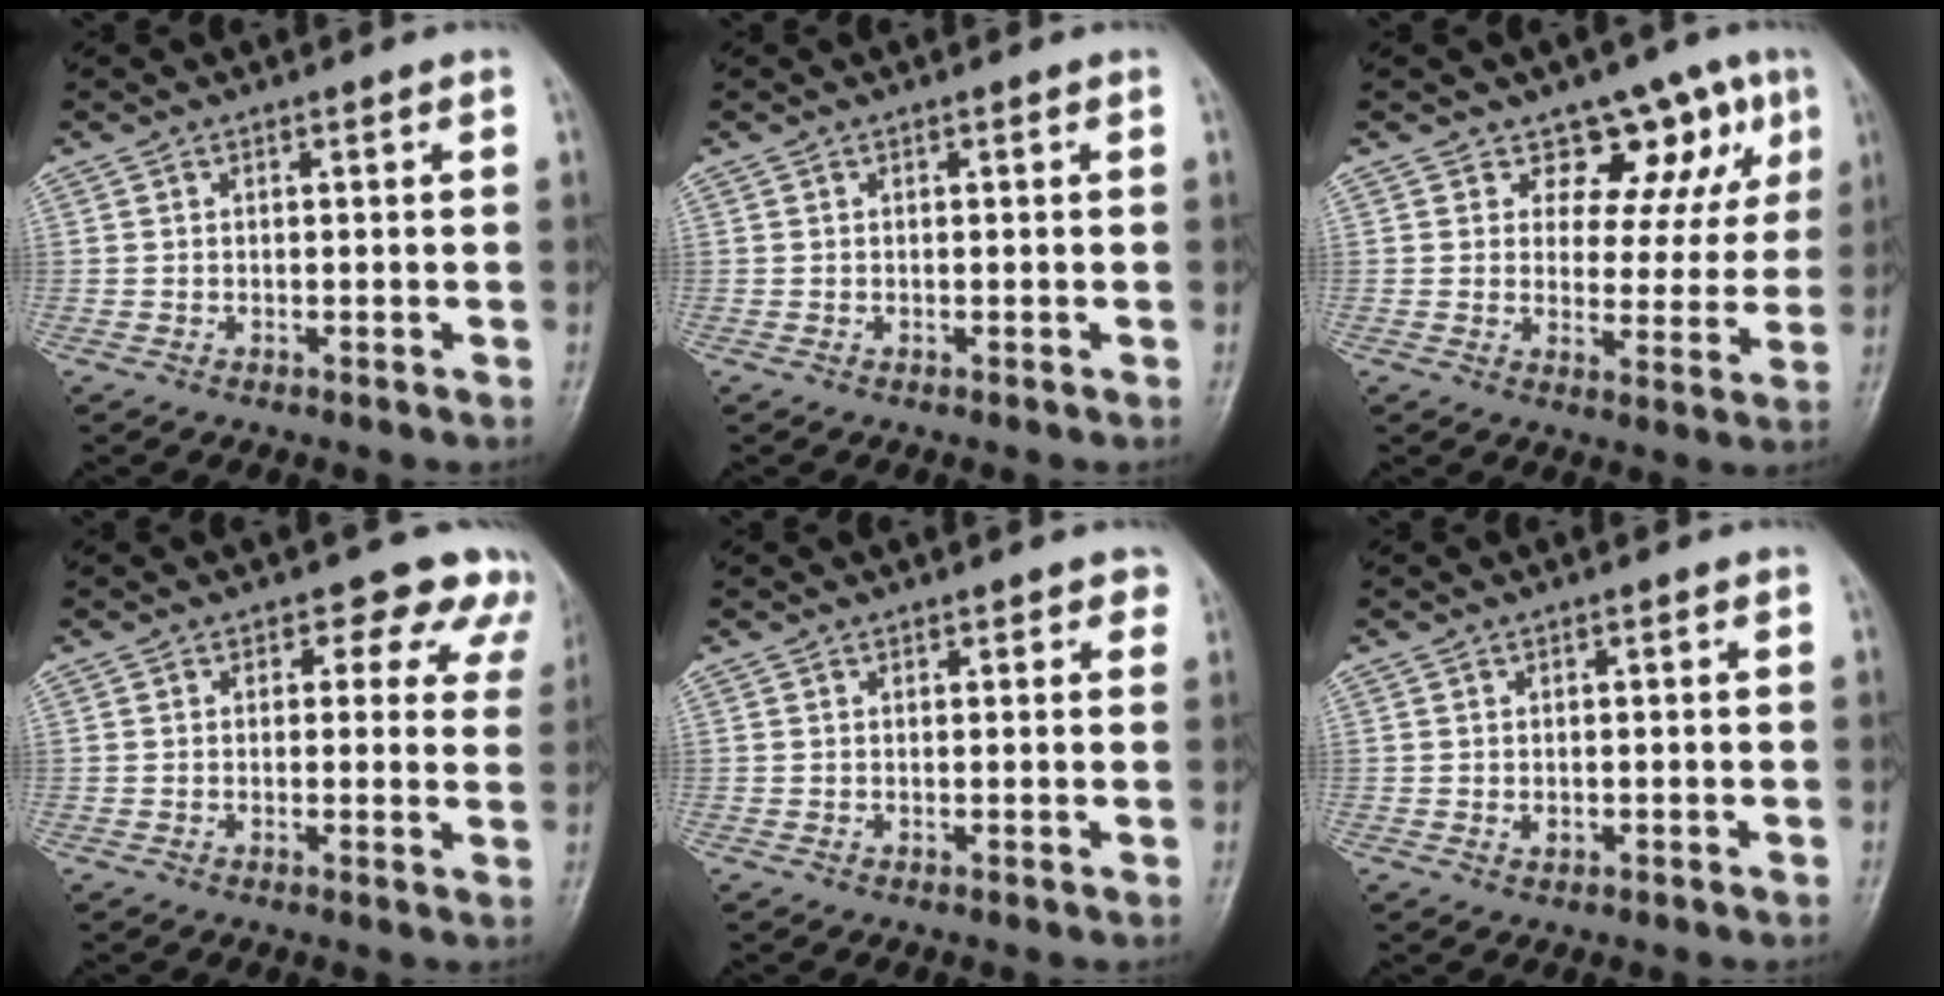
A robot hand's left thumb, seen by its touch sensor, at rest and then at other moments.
{"total": 0.0}
{"total": 10.6, "force": [6.2, 7.0, 4.9], "torque": [-0.005, -0.023, 0.077]}
{"total": 8.3, "force": [6.1, 5.0, 2.5], "torque": [0.026, -0.021, 0.045]}
{"total": 1.7, "force": [1.2, 1.0, 0.7], "torque": [0.013, -0.004, 0.007]}
{"total": 1.1, "force": [-0.1, 0.8, 0.8], "torque": [-0.009, -0.001, 0.000]}